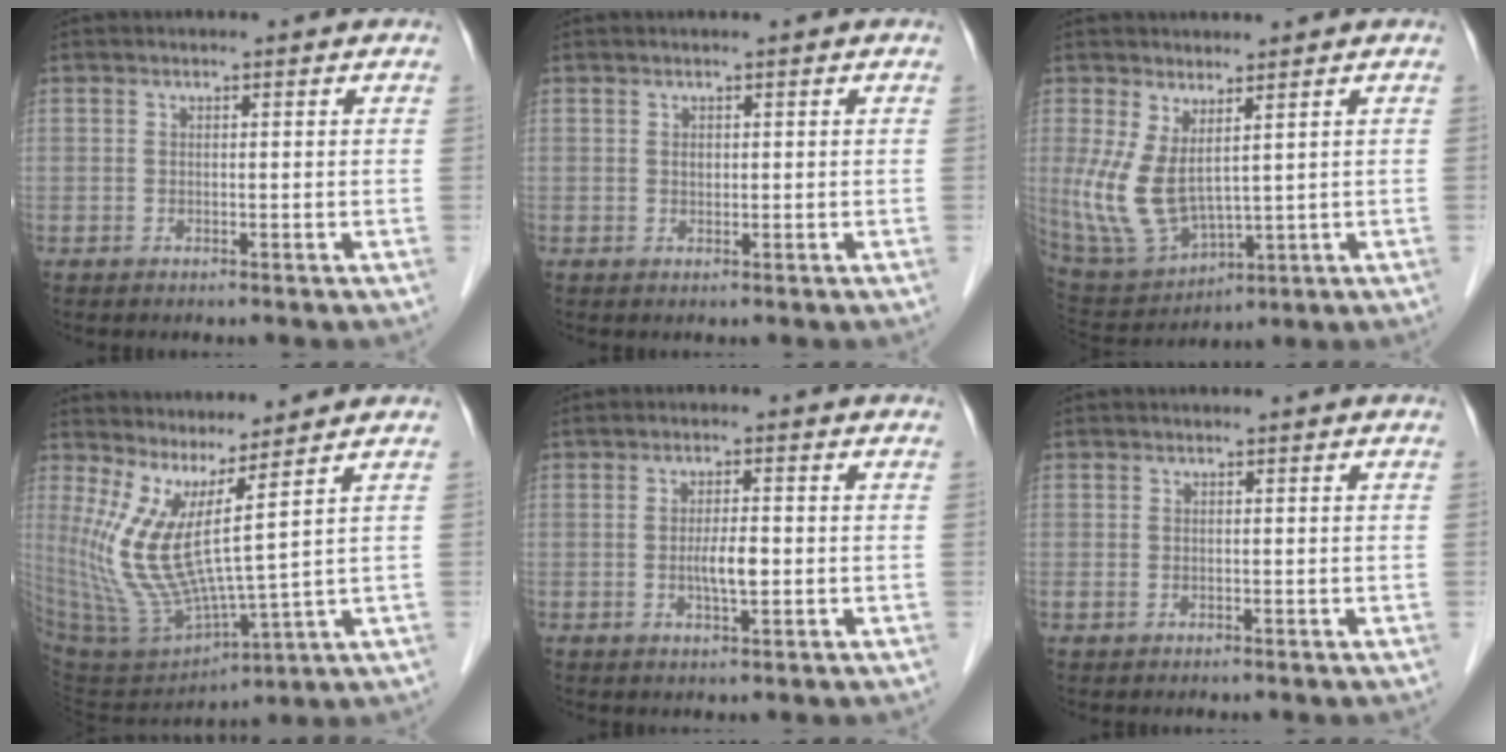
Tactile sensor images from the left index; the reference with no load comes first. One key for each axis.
{"total": 0.6, "fx": 0.3, "fy": 0.5, "fz": 0.3, "tx": -0.004, "ty": 0.005, "tz": 0.007}
{"total": 8.9, "fx": 2.0, "fy": 3.7, "fz": 7.9, "tx": -0.179, "ty": -0.014, "tz": 0.062}
{"total": 10.6, "fx": 5.1, "fy": 0.1, "fz": 9.3, "tx": -0.215, "ty": -0.033, "tz": 0.118}
{"total": 3.5, "fx": -0.5, "fy": 0.6, "fz": 3.5, "tx": -0.064, "ty": -0.002, "tz": -0.007}
{"total": 0.6, "fx": 0.0, "fy": 0.4, "fz": 0.4, "tx": -0.011, "ty": 0.007, "tz": 0.003}